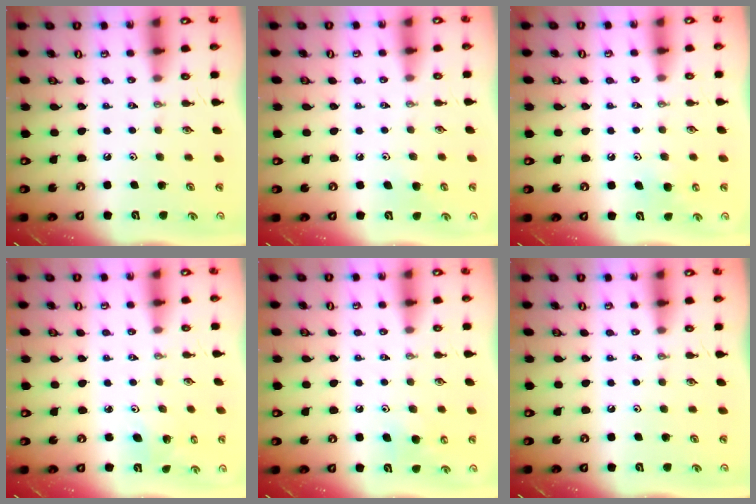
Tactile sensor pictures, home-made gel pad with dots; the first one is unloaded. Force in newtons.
{"total": 4.5, "press": 4.5, "slide": 0.4}
{"total": 6.3, "press": 6.2, "slide": 0.6}
{"total": 3.5, "press": 3.2, "slide": 1.3}
{"total": 7.8, "press": 7.7, "slide": 1.5}
{"total": 0.0}